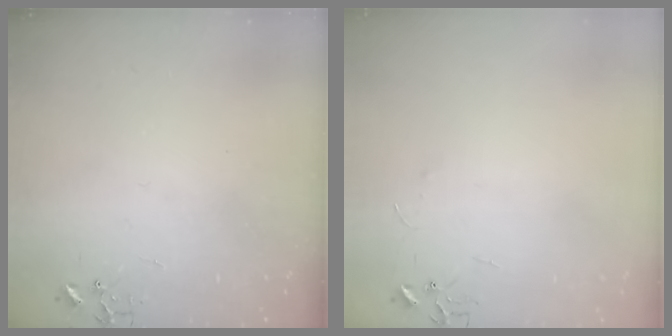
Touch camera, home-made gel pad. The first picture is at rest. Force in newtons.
{"total": 3.2, "press": 3.2, "slide": 0.4}